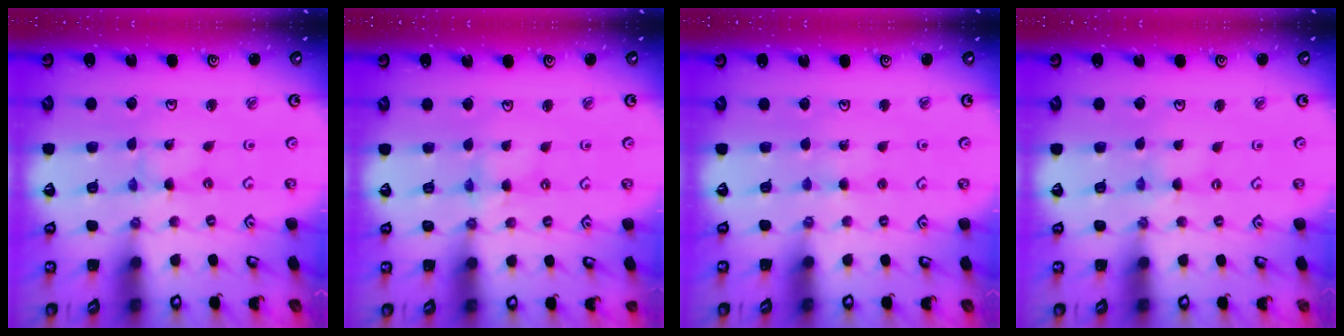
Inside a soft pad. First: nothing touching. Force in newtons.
{"total": 2.3, "press": 2.2, "slide": 0.4}
{"total": 2.6, "press": 2.6, "slide": 0.3}
{"total": 0.0}